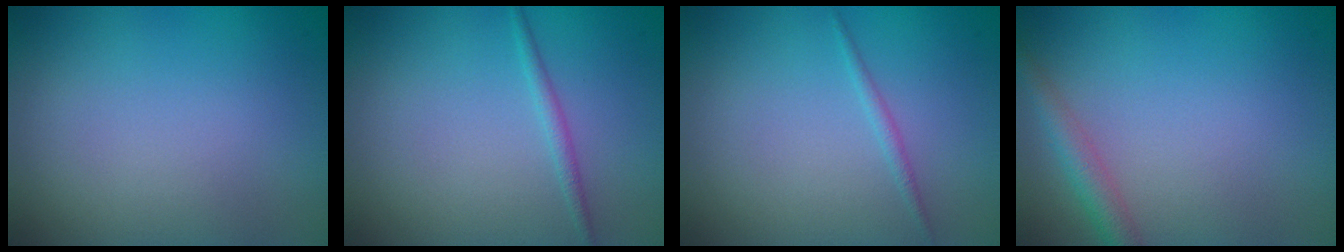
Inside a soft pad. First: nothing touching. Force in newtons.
{"total": 1.1, "press": 1.1, "slide": 0.0}
{"total": 0.8, "press": 0.8, "slide": 0.0}
{"total": 2.4, "press": 2.4, "slide": 0.2}